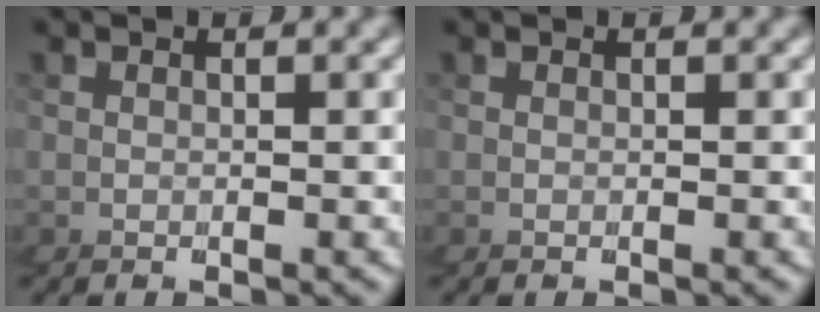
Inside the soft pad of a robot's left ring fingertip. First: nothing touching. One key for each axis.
{"total": 0.0}